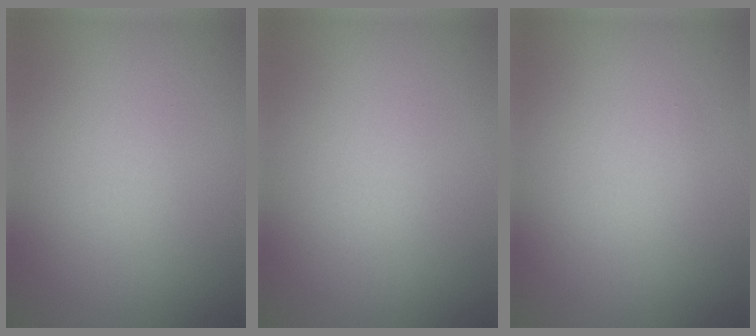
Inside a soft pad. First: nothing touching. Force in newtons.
{"total": 0.0}
{"total": 0.0}